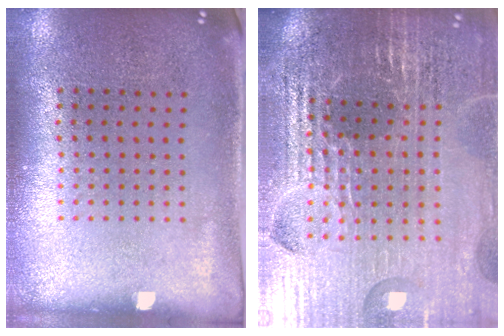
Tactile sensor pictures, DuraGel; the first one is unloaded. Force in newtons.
{"total": 5.4, "press": 5.0, "slide": 2.2}